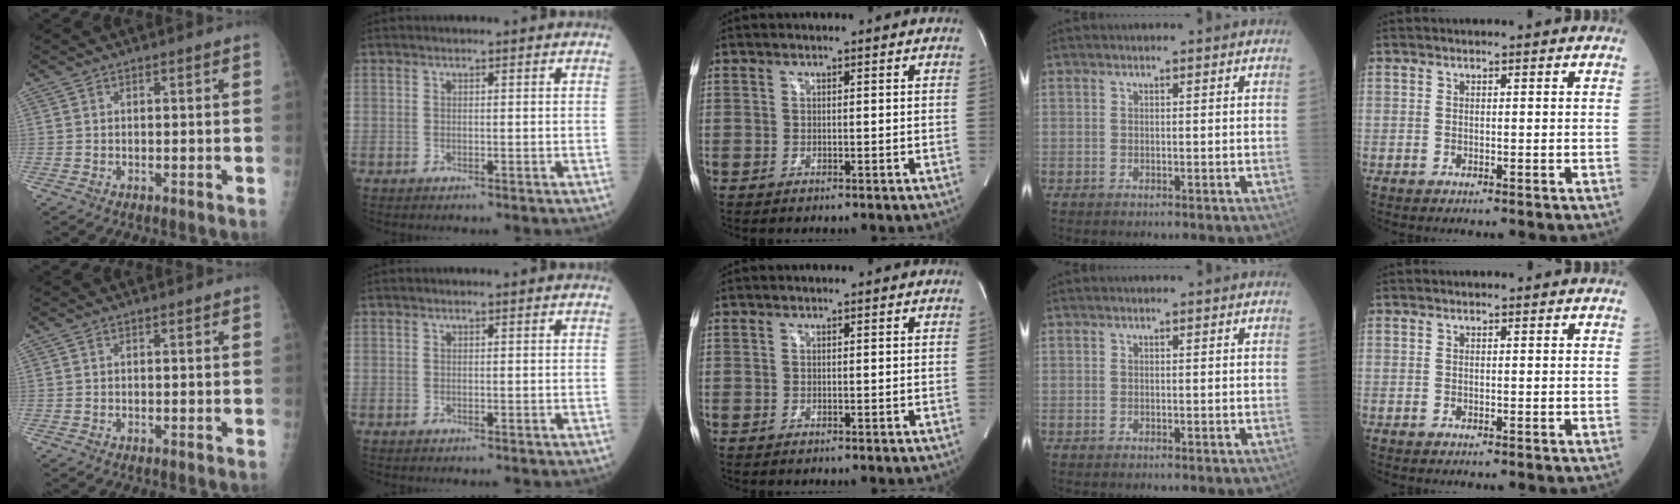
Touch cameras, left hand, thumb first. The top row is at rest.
{}